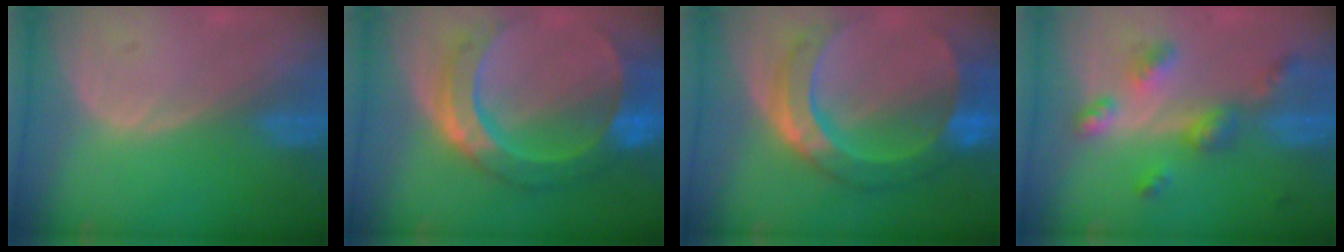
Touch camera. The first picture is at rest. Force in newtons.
{"total": 10.8, "press": 10.7, "slide": 1.1}
{"total": 11.0, "press": 11.0, "slide": 1.0}
{"total": 6.6, "press": 5.9, "slide": 3.1}